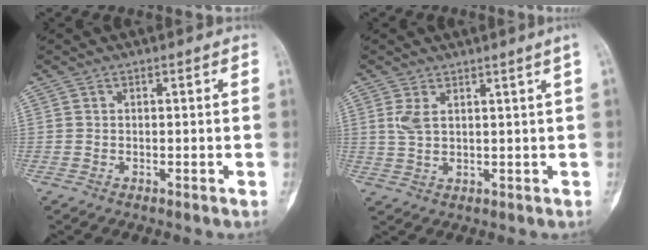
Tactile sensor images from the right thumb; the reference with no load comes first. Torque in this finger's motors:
{"motor_torque": [0.04, 0.06, 0.01, 0.01, 0.06]}